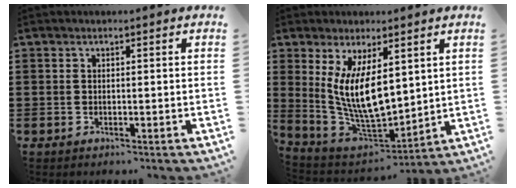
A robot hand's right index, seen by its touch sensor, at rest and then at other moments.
{"total": 10.1, "force": [2.3, 4.0, 8.9], "torque": [-0.198, -0.023, 0.042]}